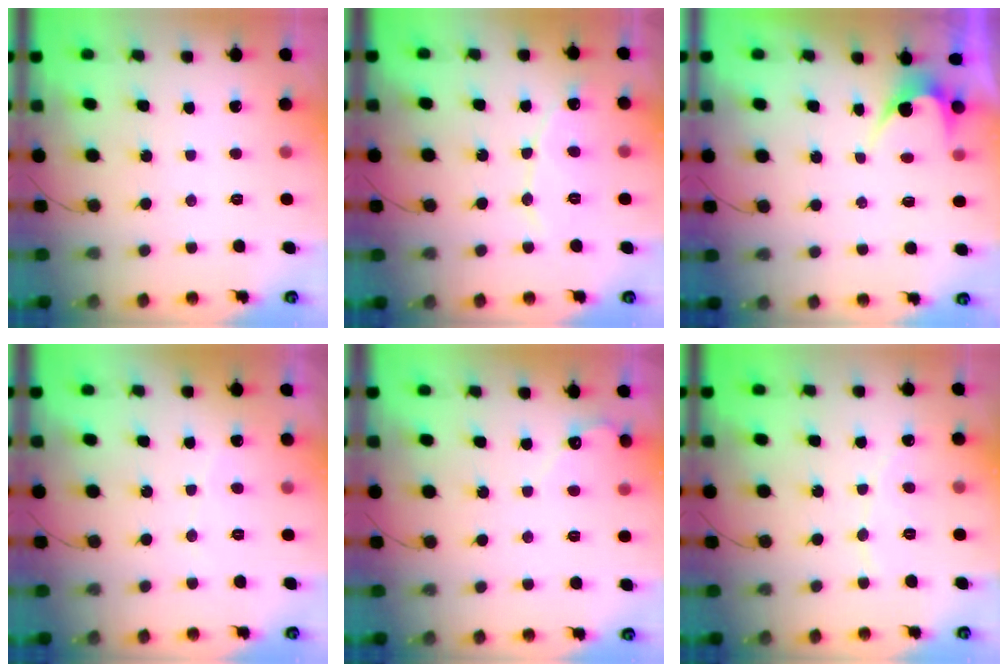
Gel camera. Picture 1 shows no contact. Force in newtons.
{"total": 7.1, "press": 7.1, "slide": 0.6}
{"total": 3.7, "press": 3.7, "slide": 0.3}
{"total": 2.3, "press": 2.3, "slide": 0.1}
{"total": 2.7, "press": 2.7, "slide": 0.2}
{"total": 2.9, "press": 2.9, "slide": 0.3}